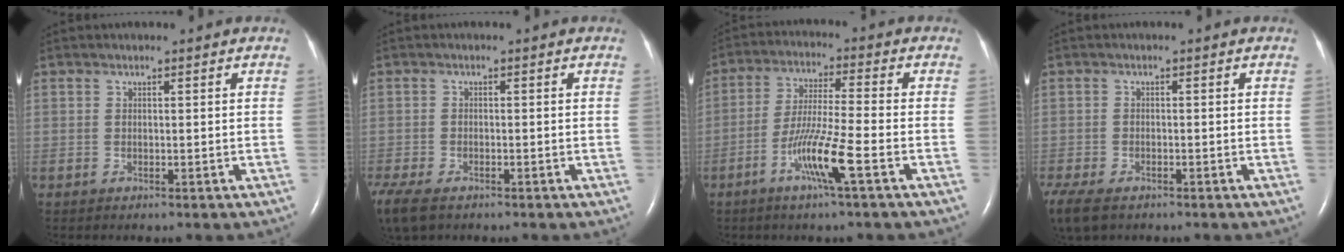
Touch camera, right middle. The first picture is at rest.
{"total": 10.6, "force": [-7.0, 5.3, 5.9], "torque": [-0.165, -0.018, -0.107]}
{"total": 8.7, "force": [-4.0, -0.7, 7.7], "torque": [-0.152, -0.010, -0.080]}
{"total": 10.1, "force": [-6.6, 5.3, 5.5], "torque": [-0.149, -0.018, -0.101]}